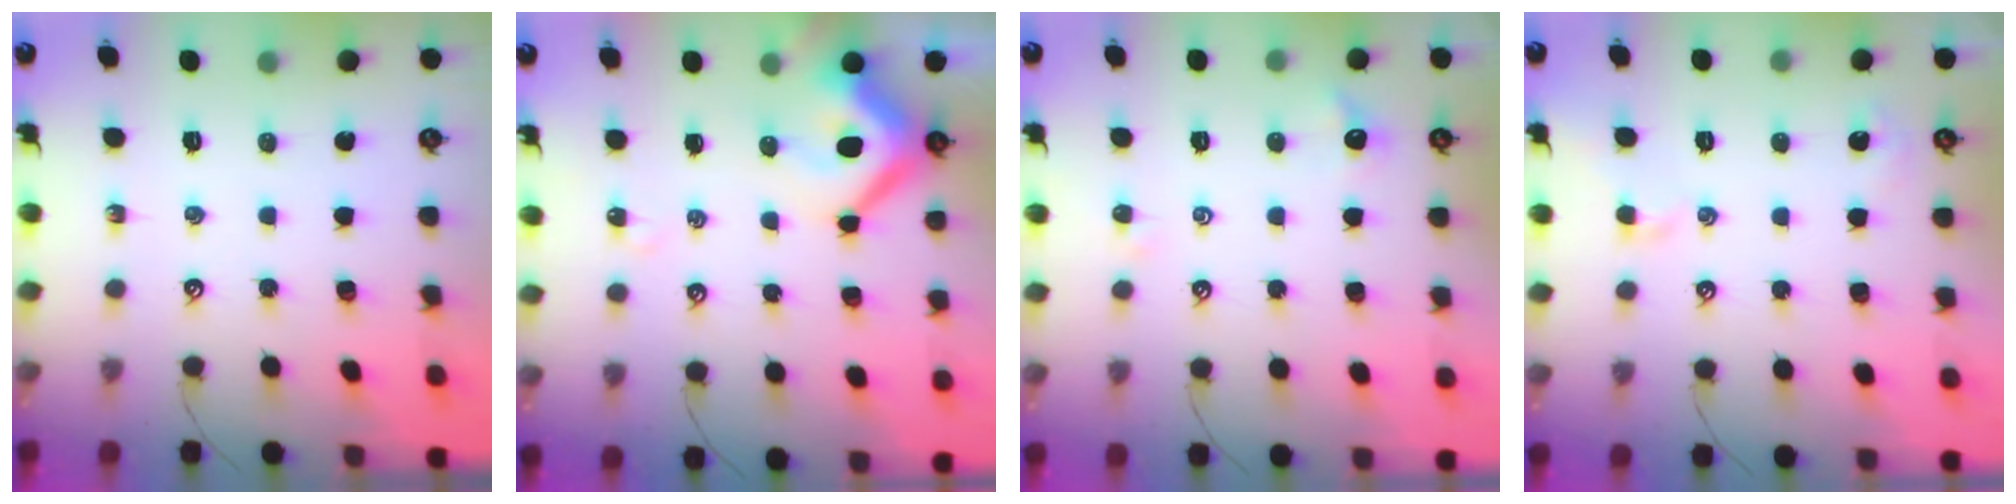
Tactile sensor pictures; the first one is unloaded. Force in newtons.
{"total": 11.0, "press": 10.9, "slide": 1.3}
{"total": 1.9, "press": 1.8, "slide": 0.5}
{"total": 2.9, "press": 2.8, "slide": 0.8}